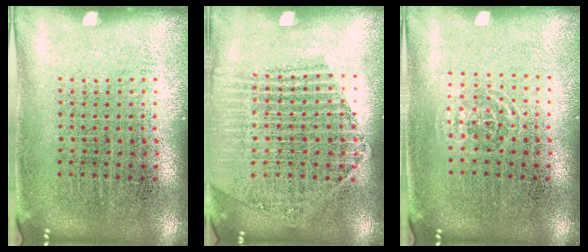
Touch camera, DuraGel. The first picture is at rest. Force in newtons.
{"total": 1.7, "press": 1.6, "slide": 0.4}
{"total": 0.8, "press": 0.5, "slide": 0.6}